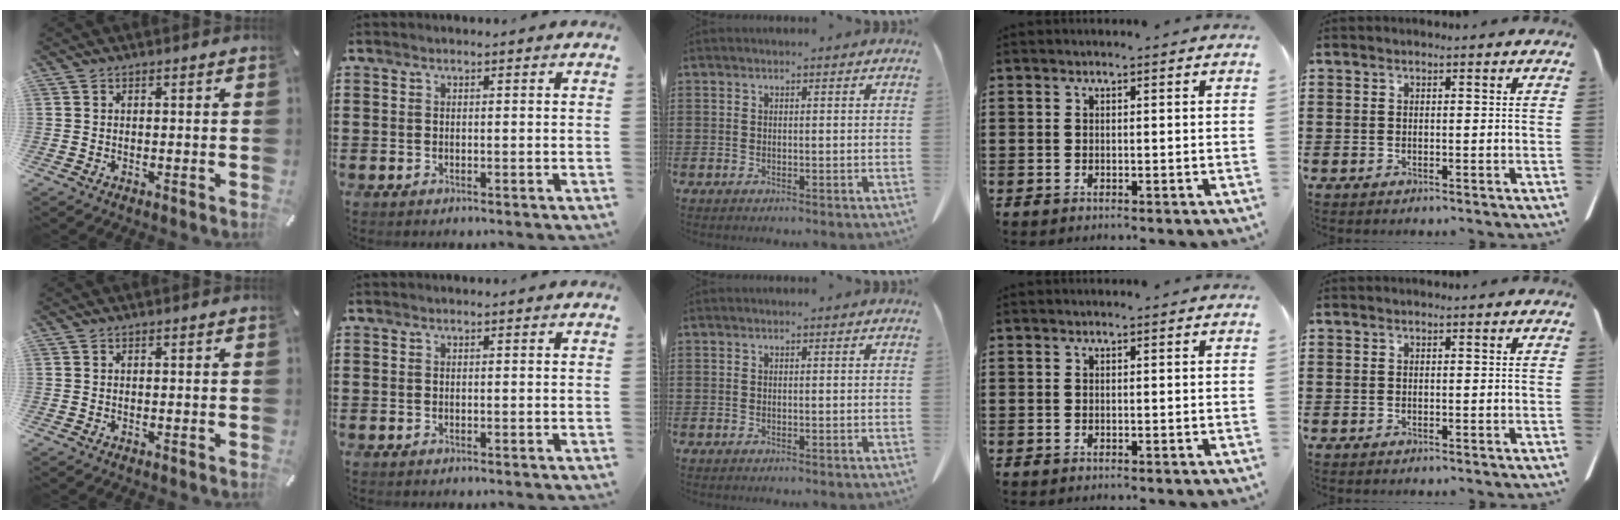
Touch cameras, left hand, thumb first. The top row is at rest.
{}